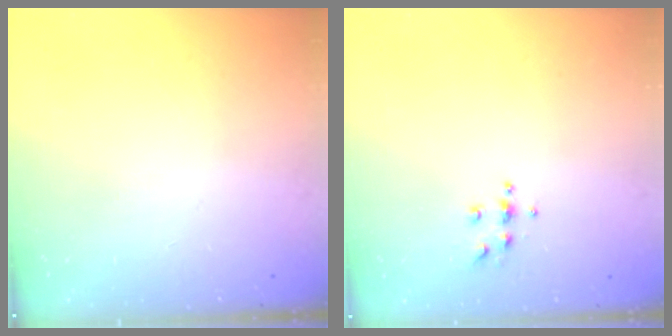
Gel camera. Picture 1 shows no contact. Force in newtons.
{"total": 5.6, "press": 5.6, "slide": 0.4}